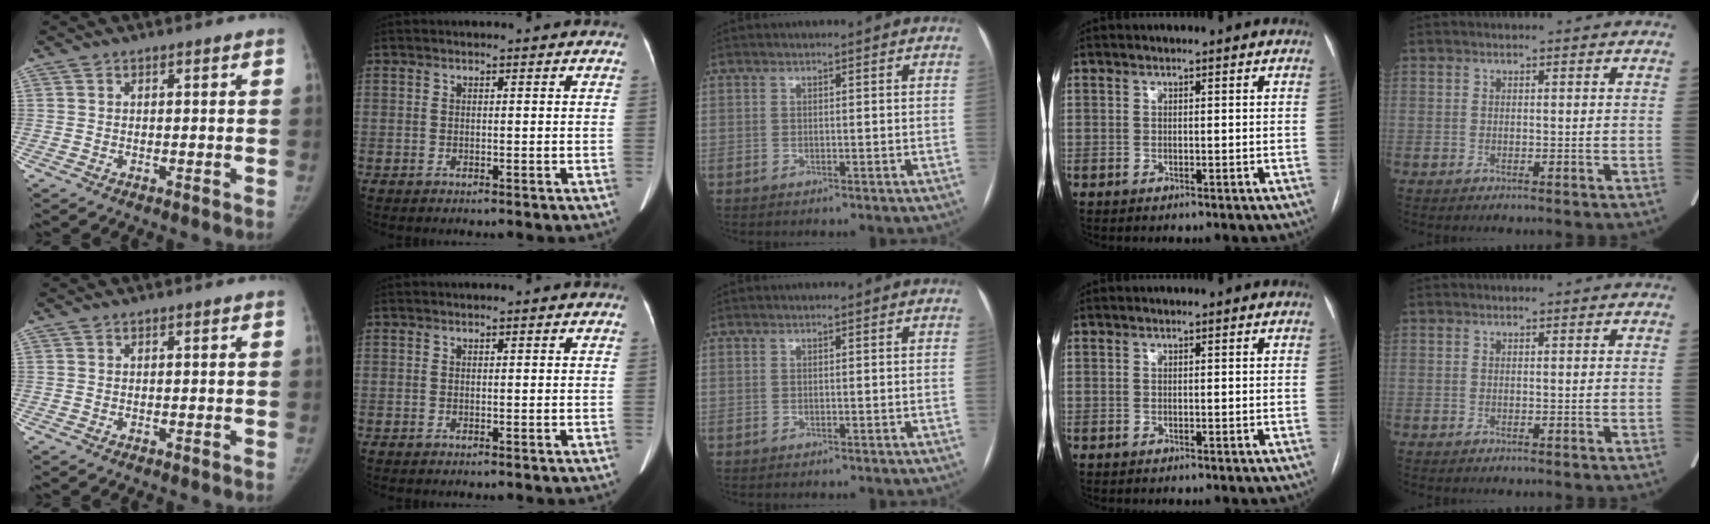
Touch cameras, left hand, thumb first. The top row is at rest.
{}